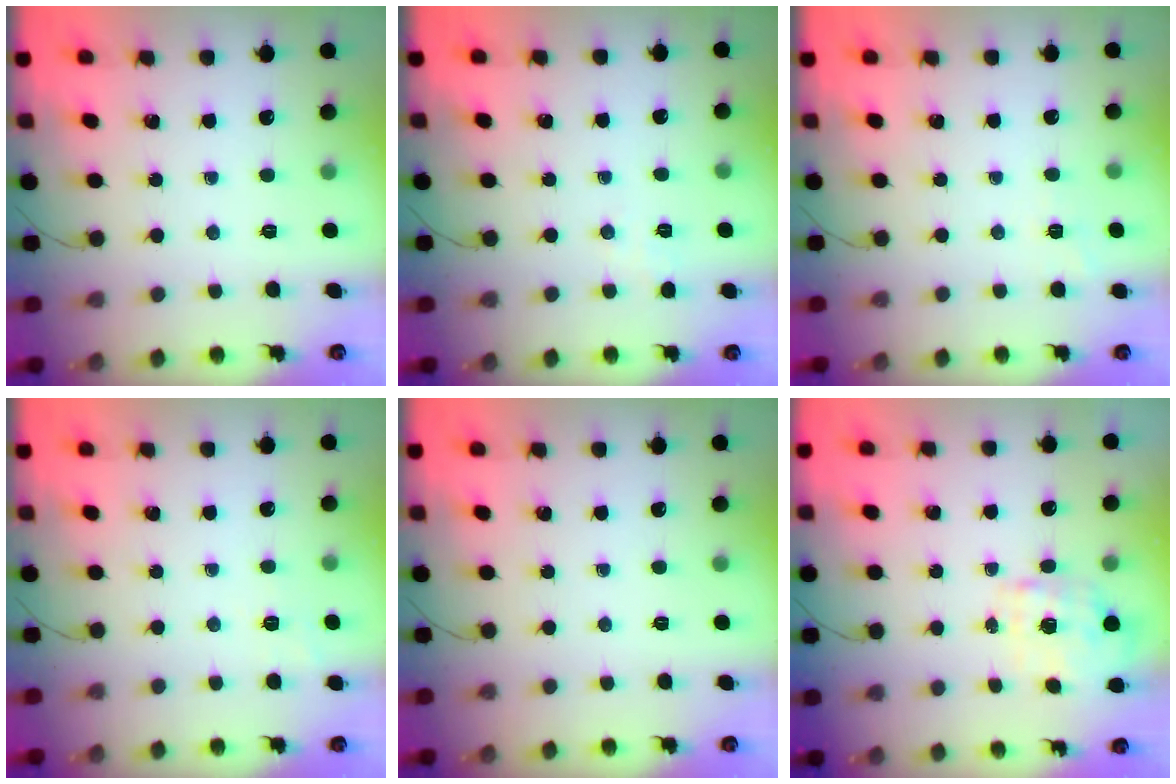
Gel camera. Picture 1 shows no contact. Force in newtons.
{"total": 1.2, "press": 0.3, "slide": 1.2}
{"total": 1.8, "press": 1.1, "slide": 1.4}
{"total": 2.2, "press": 0.9, "slide": 2.0}
{"total": 0.0}
{"total": 1.9, "press": 1.9, "slide": 0.5}